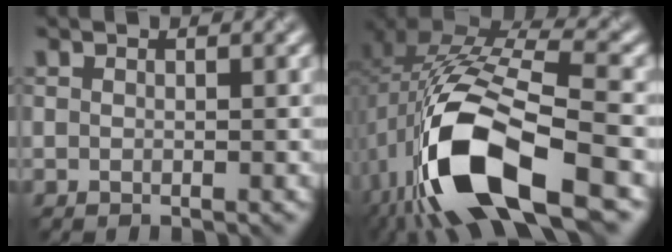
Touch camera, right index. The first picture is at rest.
{"total": 15.2, "force": [-5.7, 6.4, 12.5], "torque": [-0.258, -0.022, -0.096]}